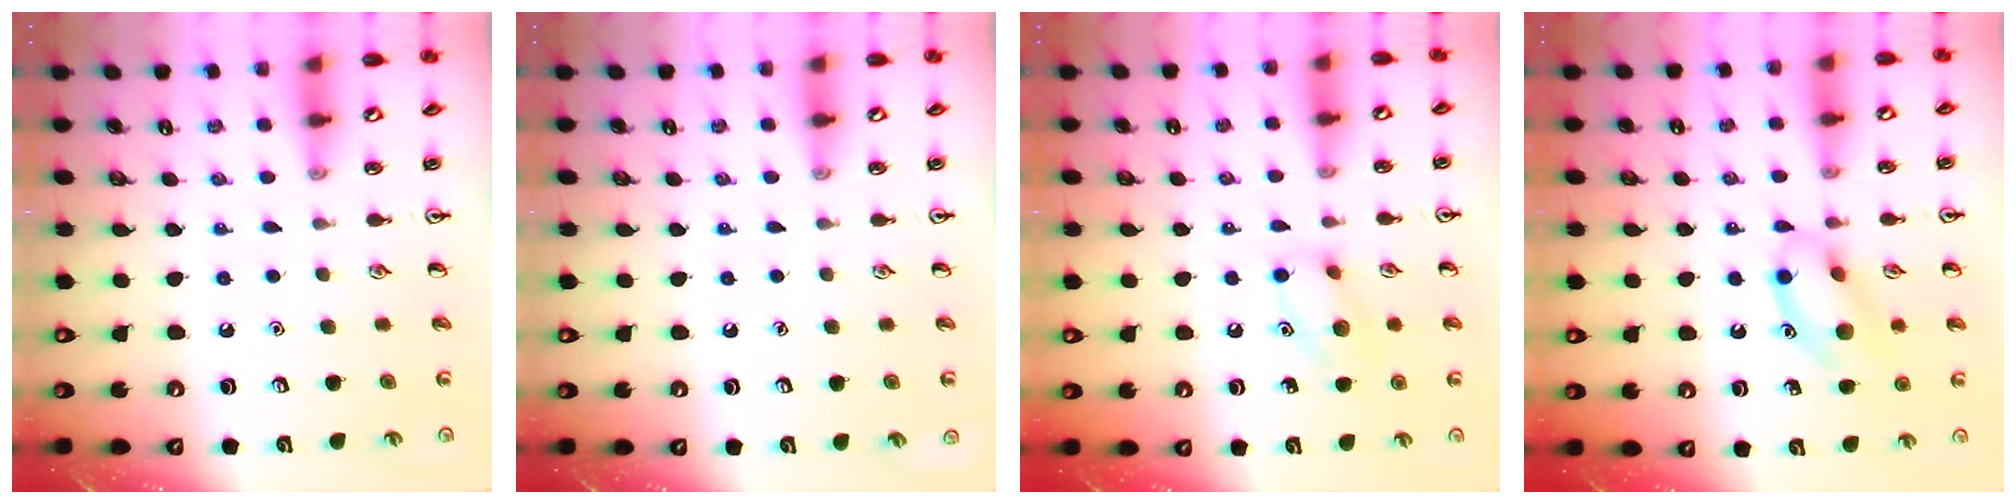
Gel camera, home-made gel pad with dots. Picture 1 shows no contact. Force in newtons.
{"total": 0.0}
{"total": 9.4, "press": 9.4, "slide": 0.5}
{"total": 12.5, "press": 12.4, "slide": 1.0}